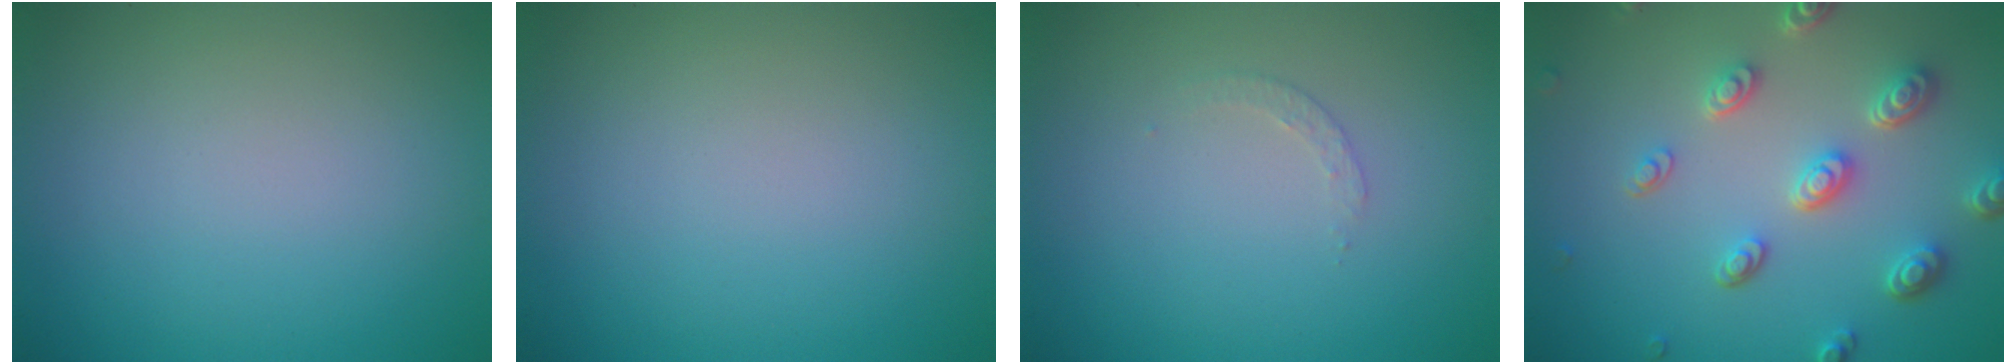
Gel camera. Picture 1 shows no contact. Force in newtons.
{"total": 0.0}
{"total": 1.1, "press": 1.1, "slide": 0.3}
{"total": 4.8, "press": 3.7, "slide": 3.1}